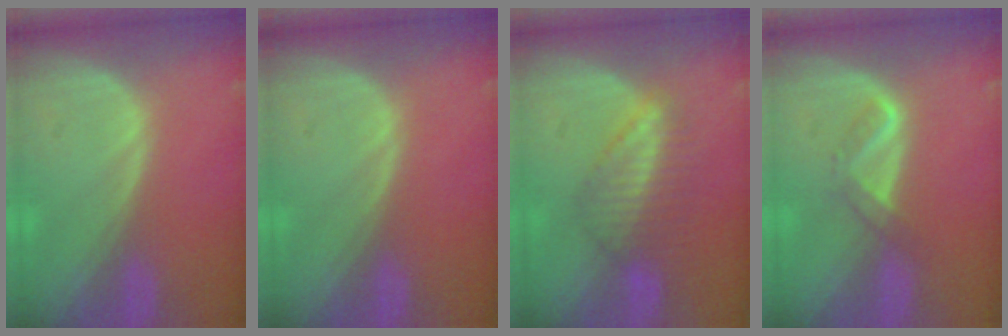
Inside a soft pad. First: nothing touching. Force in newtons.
{"total": 0.0}
{"total": 6.5, "press": 5.9, "slide": 2.7}
{"total": 2.8, "press": 2.7, "slide": 0.7}